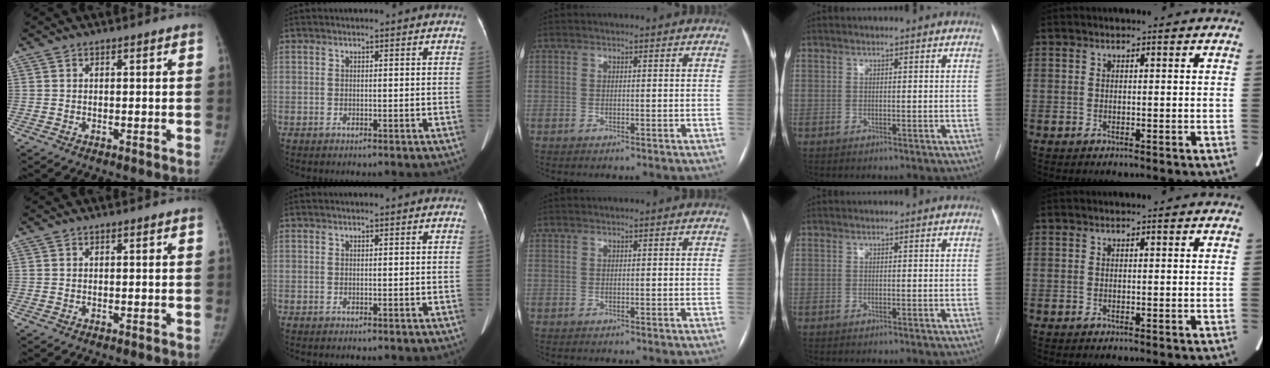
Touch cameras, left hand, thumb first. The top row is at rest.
{}